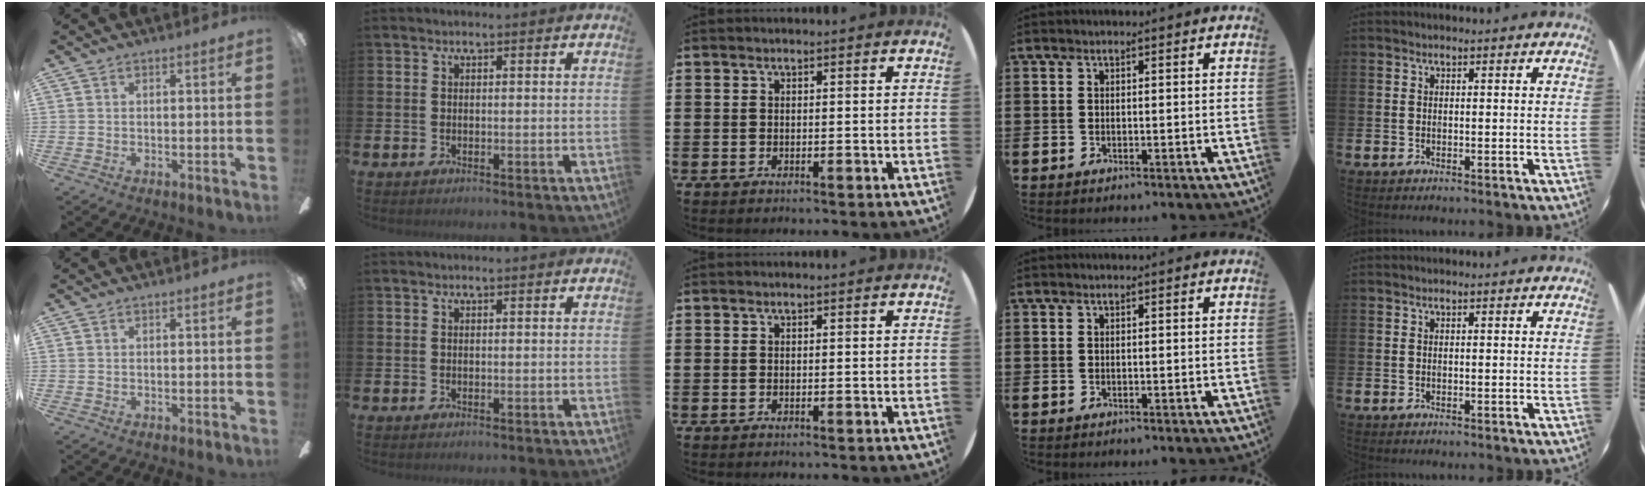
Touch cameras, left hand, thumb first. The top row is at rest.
{}